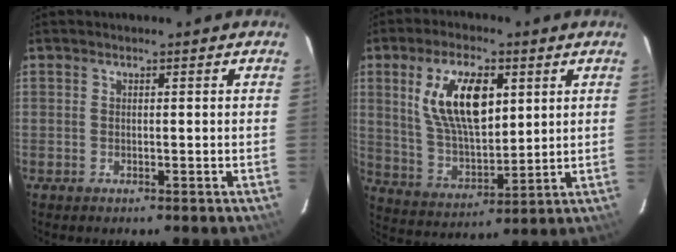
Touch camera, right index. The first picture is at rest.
{"total": 14.2, "force": [5.0, 6.4, 11.7], "torque": [-0.220, 0.006, 0.102]}